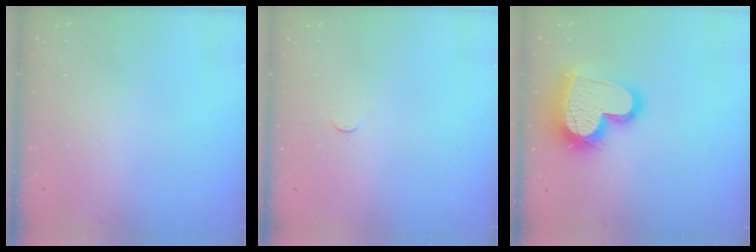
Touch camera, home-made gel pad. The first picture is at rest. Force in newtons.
{"total": 2.4, "press": 2.4, "slide": 0.3}
{"total": 20.2, "press": 20.1, "slide": 1.6}